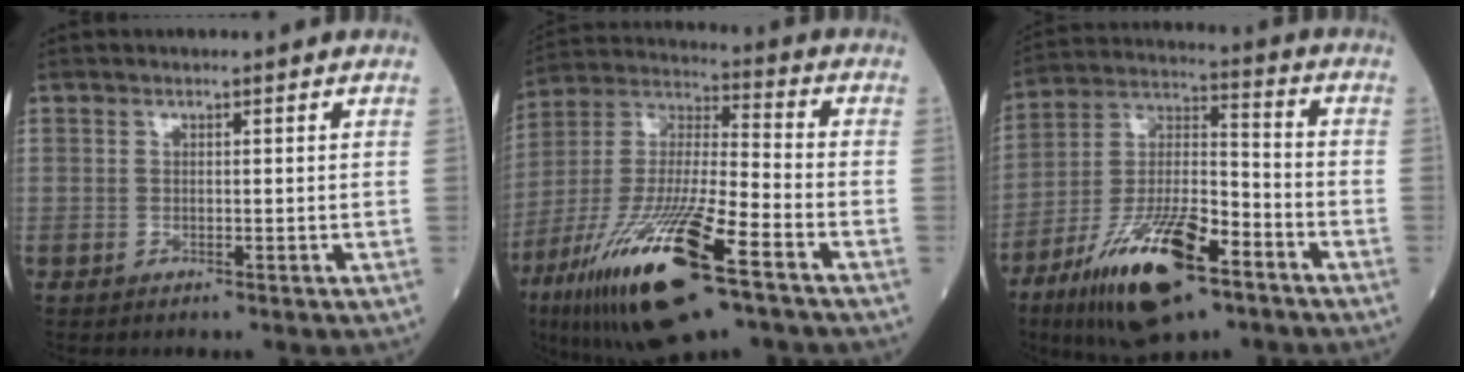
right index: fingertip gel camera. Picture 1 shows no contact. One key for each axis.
{"total": 22.5, "fx": -11.9, "fy": 3.7, "fz": 18.8, "tx": -0.384, "ty": -0.048, "tz": -0.213}
{"total": 17.9, "fx": -10.2, "fy": 5.2, "fz": 13.7, "tx": -0.278, "ty": -0.017, "tz": -0.183}